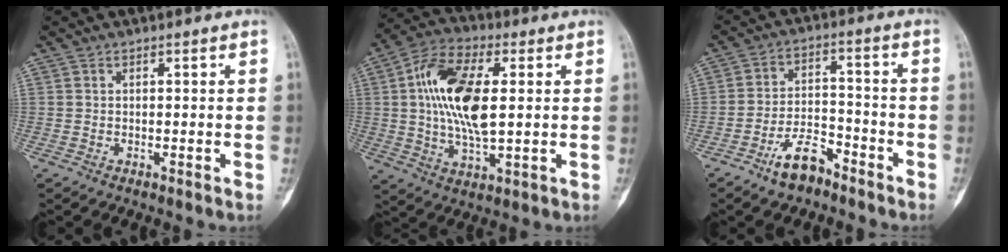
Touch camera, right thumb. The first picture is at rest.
{"total": 15.8, "force": [2.1, 7.2, 13.9], "torque": [-0.265, 0.004, 0.034]}
{"total": 7.9, "force": [-5.6, 3.7, 4.2], "torque": [-0.064, 0.043, -0.102]}